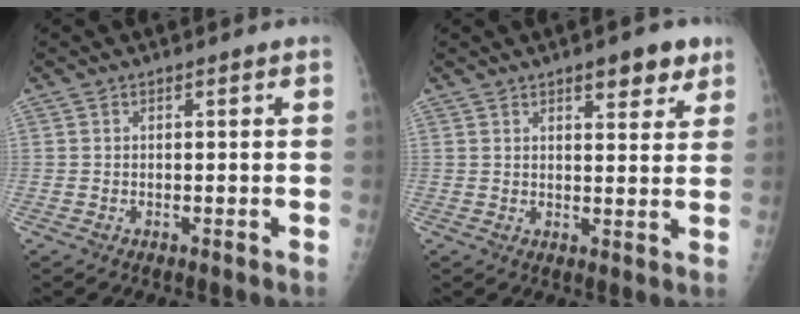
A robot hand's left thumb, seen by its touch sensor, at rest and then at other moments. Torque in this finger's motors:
{"motor_torque": [0.85, 0.46, 0.51, -0.02, 0.02]}